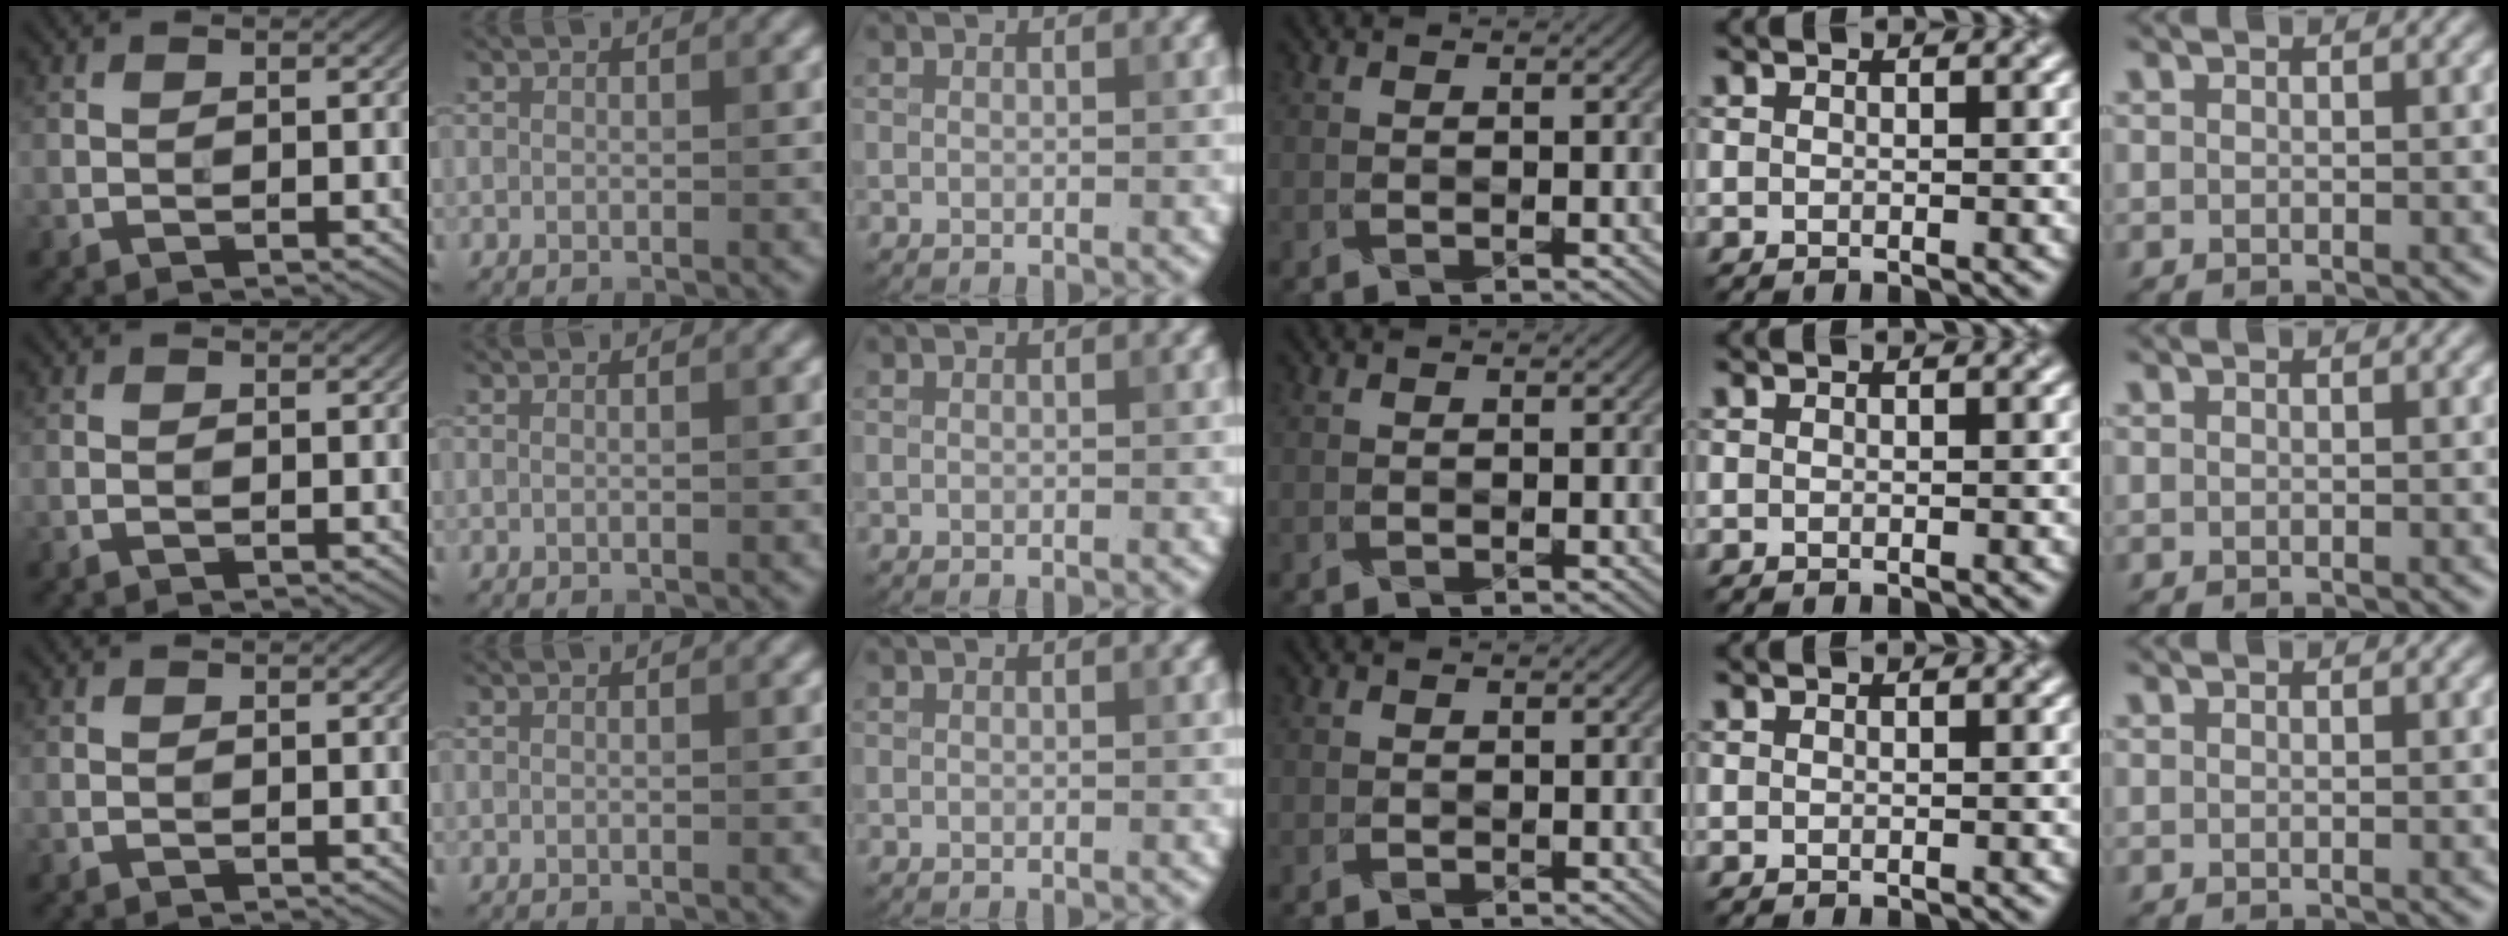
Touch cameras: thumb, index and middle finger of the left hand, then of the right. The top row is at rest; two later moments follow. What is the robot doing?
{"motion": "wrap", "object": "paper"}